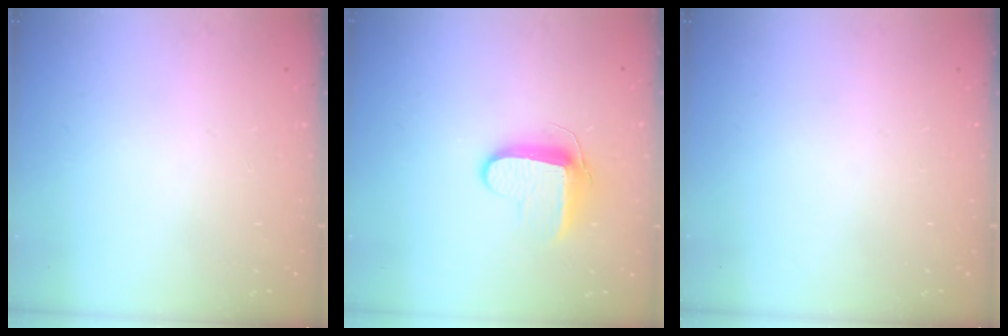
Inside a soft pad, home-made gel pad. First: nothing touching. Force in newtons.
{"total": 9.8, "press": 9.7, "slide": 1.1}
{"total": 0.0}